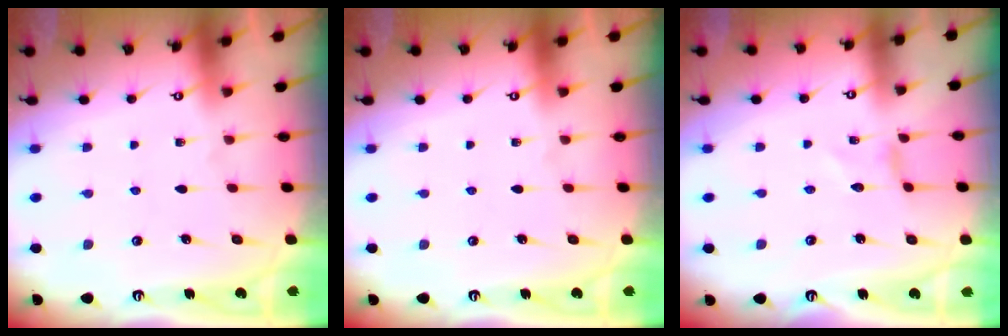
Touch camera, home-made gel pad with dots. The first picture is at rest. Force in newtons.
{"total": 0.0}
{"total": 0.0}